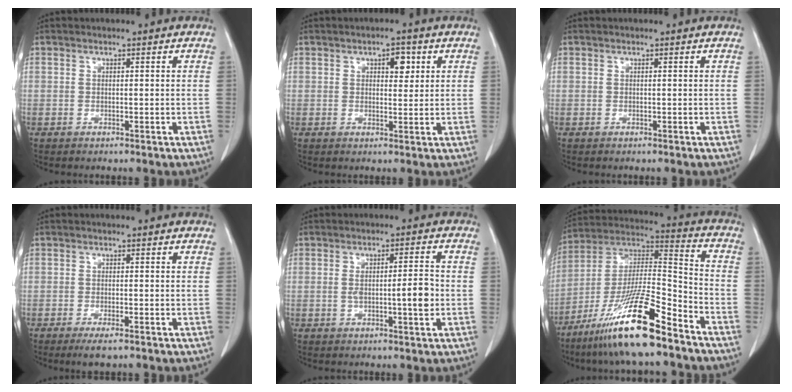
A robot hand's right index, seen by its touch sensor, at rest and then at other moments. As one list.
[{"total": 3.2, "force": [1.3, 1.6, 2.4], "torque": [-0.032, 0.003, 0.018]}, {"total": 0.0}, {"total": 3.0, "force": [-2.0, 0.5, 2.2], "torque": [-0.039, -0.006, -0.032]}, {"total": 5.1, "force": [-0.6, 0.8, 5.0], "torque": [-0.088, 0.008, -0.005]}, {"total": 18.7, "force": [-12.6, 1.5, 13.8], "torque": [-0.274, -0.020, -0.228]}]